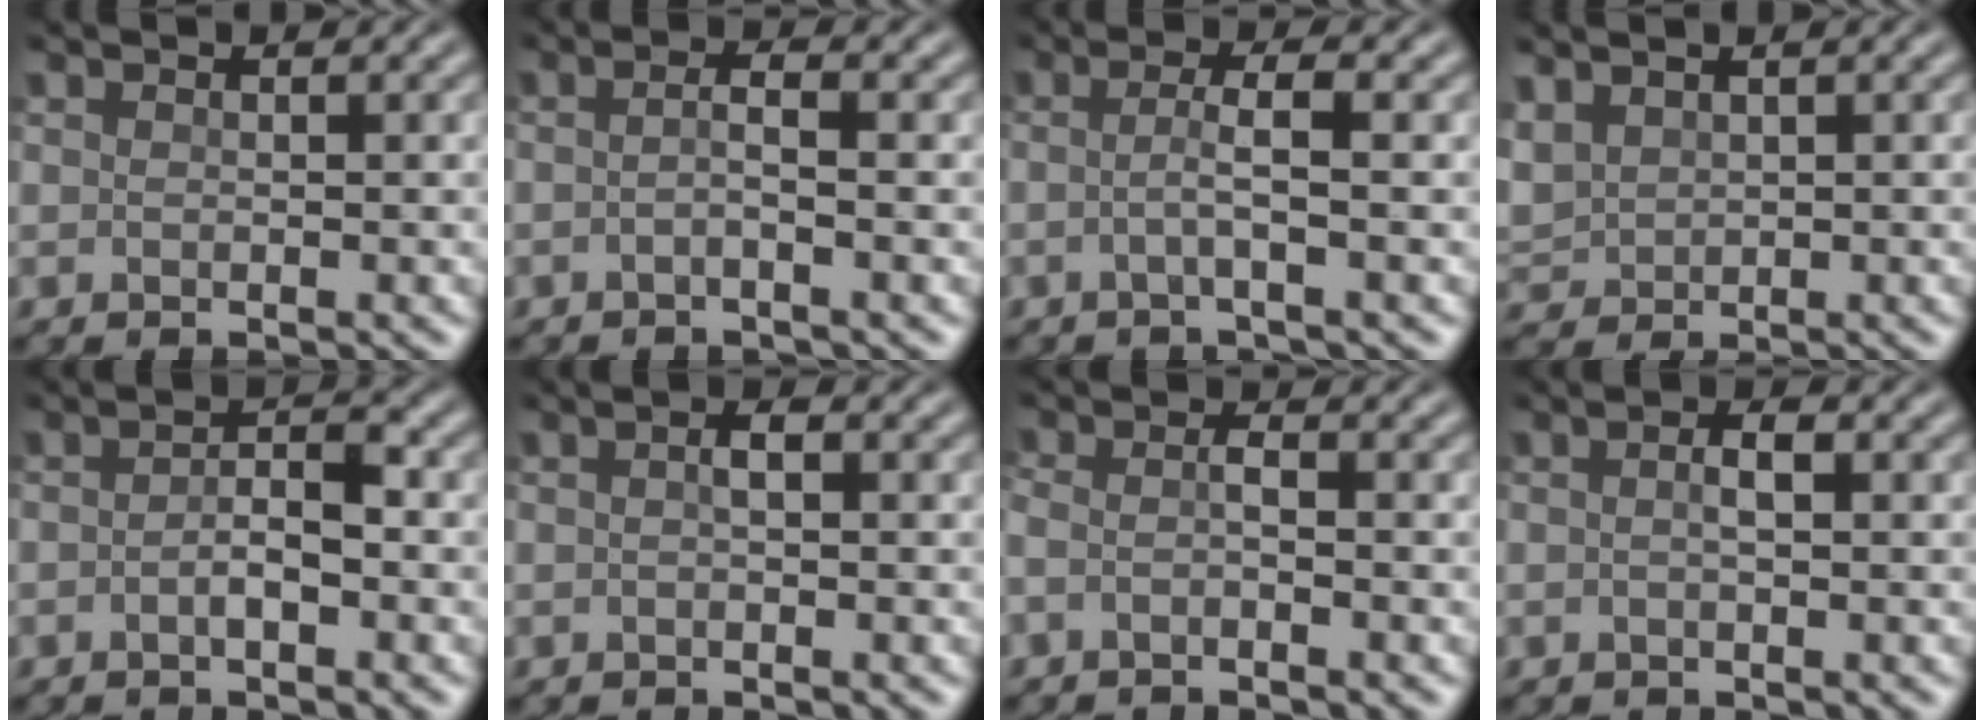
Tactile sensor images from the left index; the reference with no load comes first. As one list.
[{"total": 1.7, "force": [-0.5, 0.3, 1.6], "torque": [-0.030, 0.001, -0.017]}, {"total": 2.5, "force": [-0.5, 0.4, 2.4], "torque": [-0.046, 0.000, -0.017]}, {"total": 2.7, "force": [1.4, 1.8, 1.4], "torque": [-0.045, 0.006, 0.029]}, {"total": 2.6, "force": [-1.0, 0.8, 2.3], "torque": [-0.045, 0.003, -0.024]}, {"total": 1.3, "force": [-0.2, 0.4, 1.2], "torque": [-0.024, 0.003, -0.008]}, {"total": 1.8, "force": [-1.1, 0.5, 1.3], "torque": [-0.032, 0.000, -0.028]}, {"total": 1.7, "force": [-0.2, 0.5, 1.6], "torque": [-0.023, -0.004, -0.007]}]